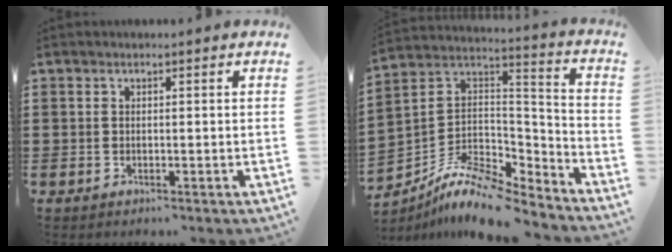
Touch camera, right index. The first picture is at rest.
{"total": 10.3, "force": [-8.6, 3.5, 4.4], "torque": [-0.091, 0.011, -0.168]}